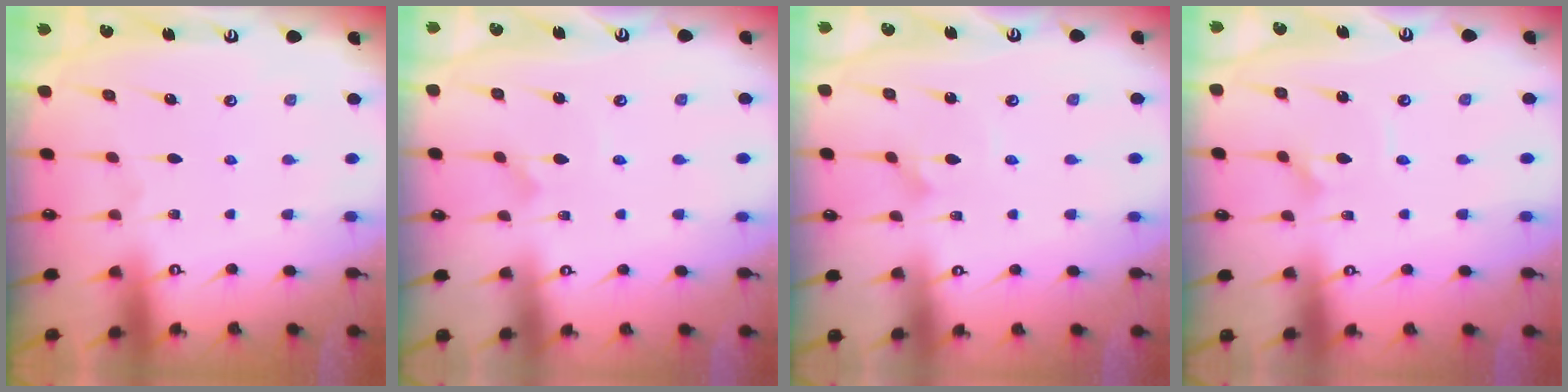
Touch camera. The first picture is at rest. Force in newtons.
{"total": 0.9, "press": 0.9, "slide": 0.0}
{"total": 0.9, "press": 0.9, "slide": 0.1}
{"total": 1.9, "press": 1.9, "slide": 0.1}